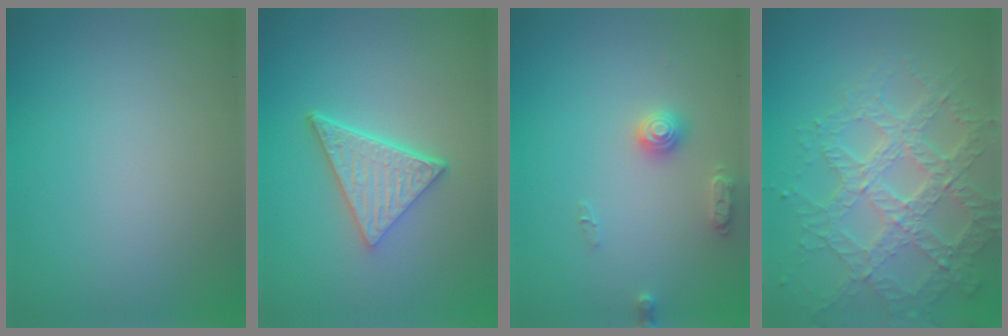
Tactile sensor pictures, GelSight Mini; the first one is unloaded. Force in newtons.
{"total": 5.2, "press": 3.6, "slide": 3.7}
{"total": 2.2, "press": 2.2, "slide": 0.1}
{"total": 7.0, "press": 5.0, "slide": 4.9}